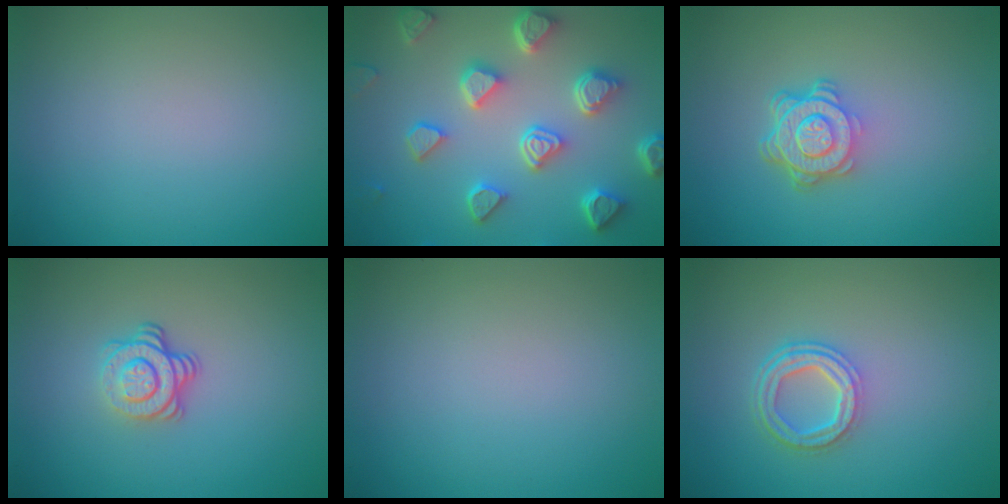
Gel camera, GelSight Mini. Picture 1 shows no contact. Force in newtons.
{"total": 6.6, "press": 5.3, "slide": 4.0}
{"total": 4.9, "press": 3.5, "slide": 3.5}
{"total": 3.6, "press": 2.5, "slide": 2.6}
{"total": 0.0}
{"total": 3.8, "press": 2.9, "slide": 2.5}